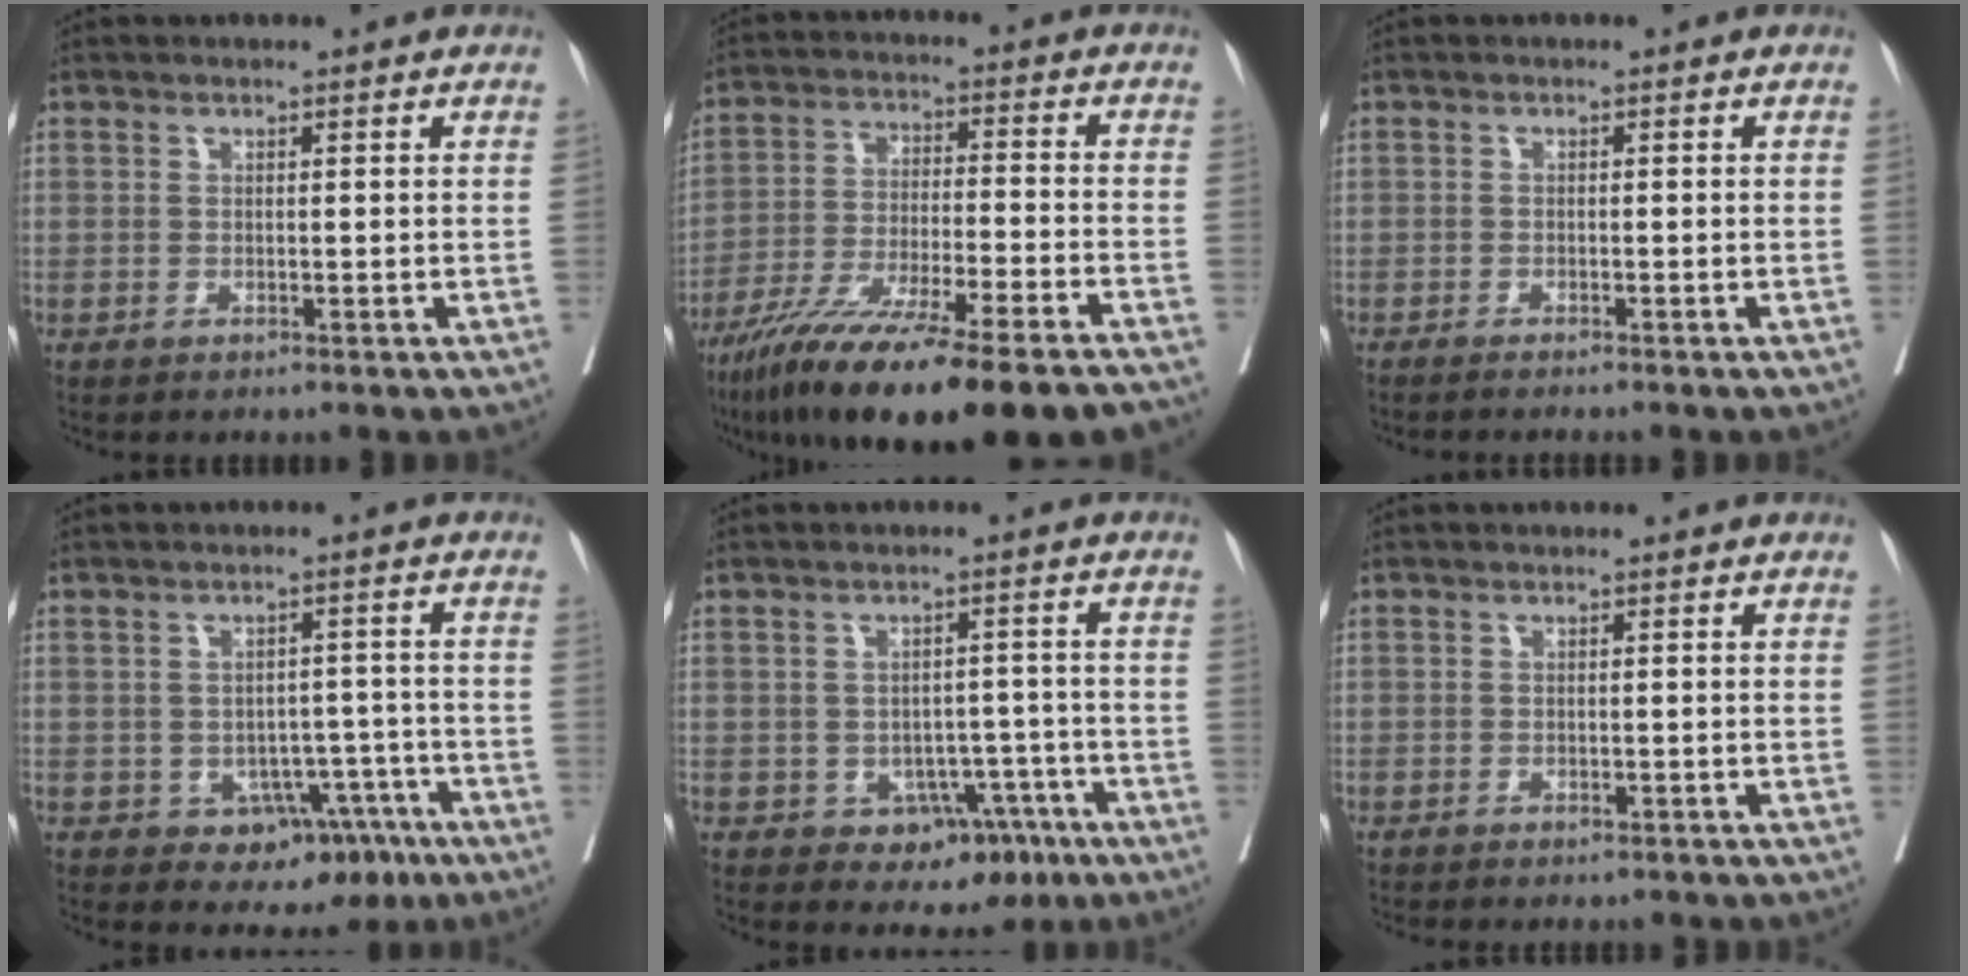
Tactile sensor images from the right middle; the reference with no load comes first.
{"total": 21.8, "force": [-16.6, 1.3, 14.1], "torque": [-0.196, -0.041, -0.269]}
{"total": 2.8, "force": [-2.4, -0.2, 1.4], "torque": [-0.014, 0.001, -0.031]}
{"total": 7.0, "force": [-3.6, 5.2, 3.1], "torque": [-0.019, 0.022, -0.039]}
{"total": 6.3, "force": [-3.1, 4.7, 2.8], "torque": [-0.019, 0.017, -0.032]}
{"total": 5.2, "force": [-4.6, 1.5, 1.9], "torque": [-0.027, -0.005, -0.057]}